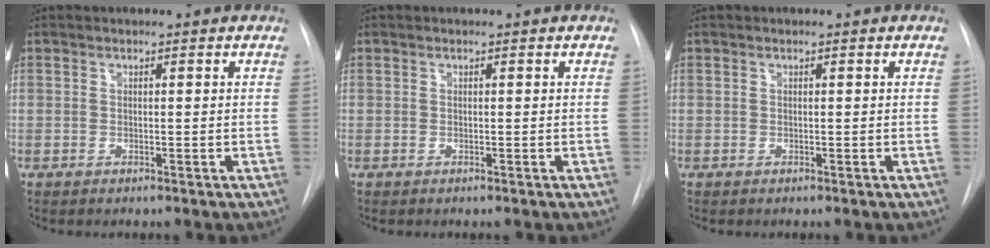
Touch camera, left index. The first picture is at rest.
{"total": 0.0}
{"total": 0.0}